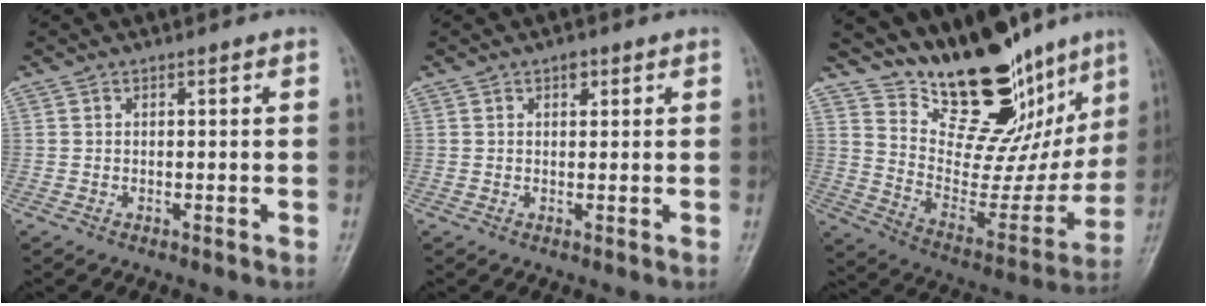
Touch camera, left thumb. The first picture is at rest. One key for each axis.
{"total": 1.6, "fx": 0.9, "fy": 1.0, "fz": 1.0, "tx": -0.005, "ty": -0.001, "tz": 0.010}
{"total": 24.1, "fx": 17.4, "fy": 10.5, "fz": 13.0, "tx": -0.133, "ty": -0.103, "tz": 0.281}